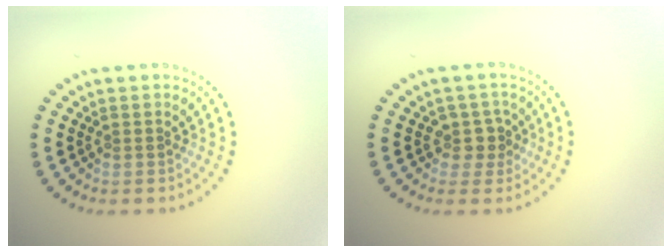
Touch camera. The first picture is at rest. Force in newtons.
{"total": 2.2, "press": 1.7, "slide": 1.4}